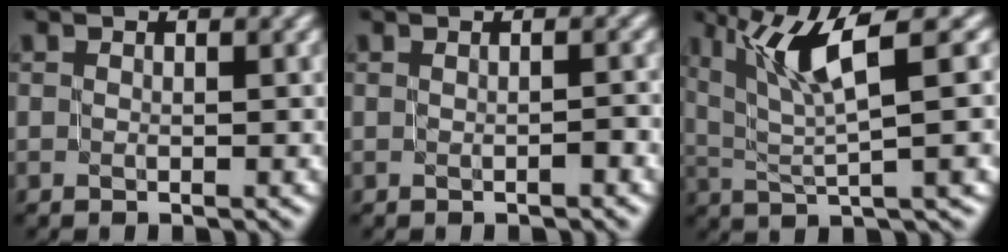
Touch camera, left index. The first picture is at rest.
{"total": 0.8, "force": [-0.2, 0.1, 0.8], "torque": [-0.009, 0.000, -0.005]}
{"total": 6.8, "force": [3.2, 1.1, 5.9], "torque": [-0.104, 0.017, 0.061]}